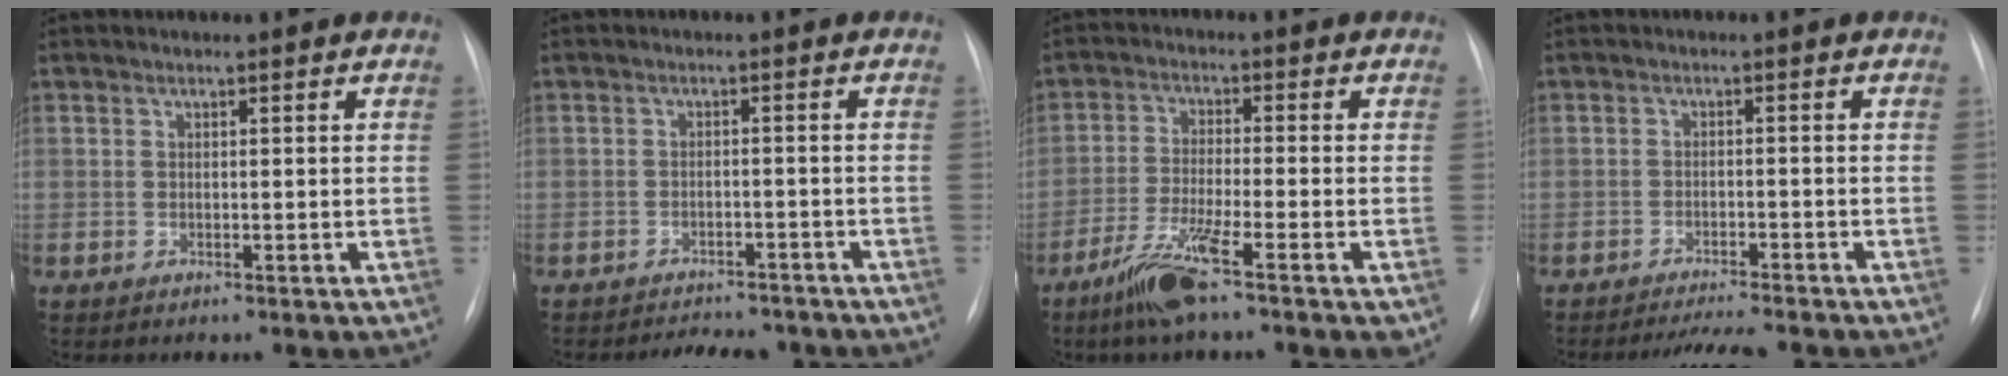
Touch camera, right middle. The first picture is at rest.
{"total": 7.6, "force": [-6.9, 2.5, 1.8], "torque": [-0.023, 0.002, -0.083]}
{"total": 8.4, "force": [-5.1, 0.2, 6.7], "torque": [-0.133, -0.021, -0.097]}
{"total": 5.9, "force": [-5.5, 0.1, 2.0], "torque": [-0.027, -0.011, -0.084]}